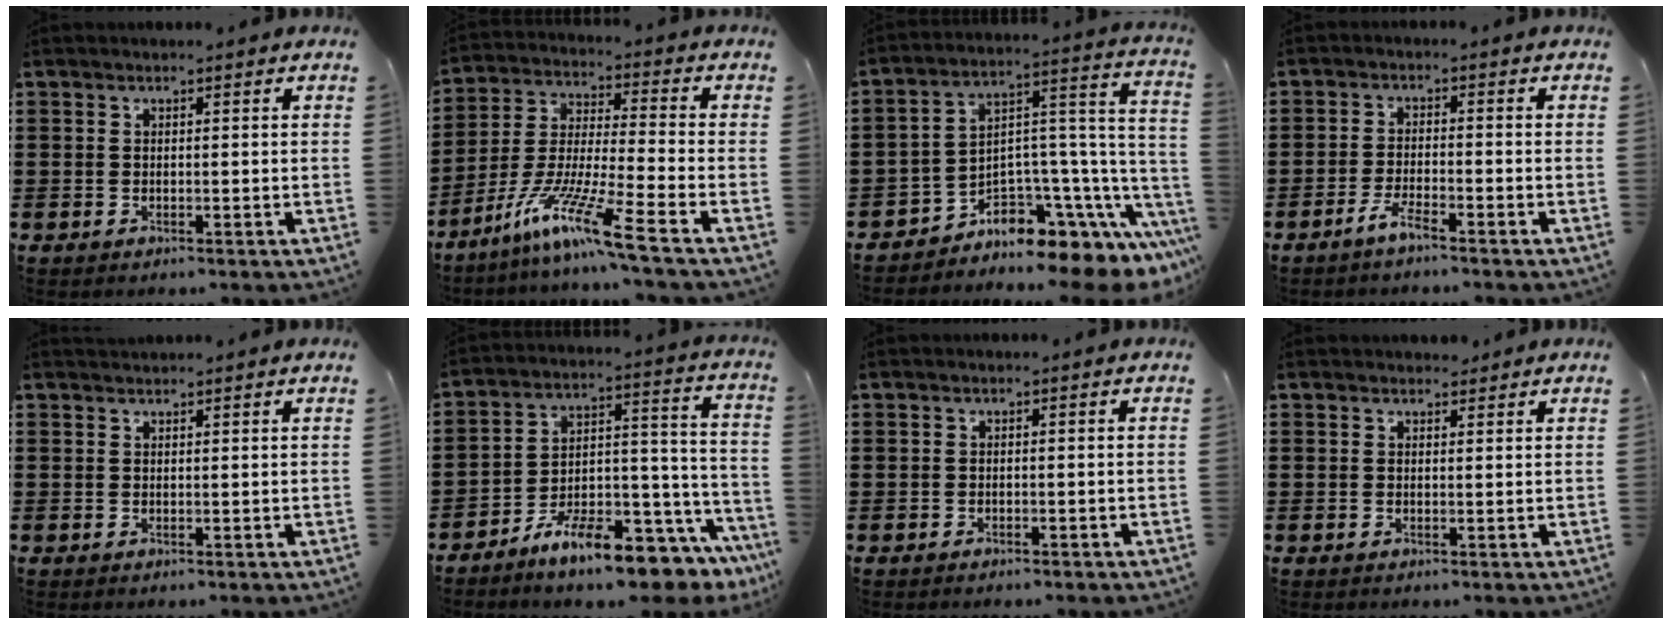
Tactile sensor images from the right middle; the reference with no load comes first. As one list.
[{"total": 10.9, "force": [-7.9, 0.2, 7.5], "torque": [-0.156, -0.008, -0.160]}, {"total": 5.0, "force": [-3.8, 2.6, 2.1], "torque": [-0.041, -0.029, -0.070]}, {"total": 3.1, "force": [-2.4, 0.3, 2.0], "torque": [-0.043, 0.003, -0.046]}, {"total": 0.8, "force": [0.8, 0.2, 0.0], "torque": [-0.001, 0.000, 0.015]}, {"total": 11.4, "force": [-10.1, 1.5, 5.1], "torque": [-0.067, 0.034, -0.189]}, {"total": 0.5, "force": [-0.5, 0.1, 0.1], "torque": [-0.004, -0.001, -0.010]}, {"total": 1.3, "force": [1.2, 0.5, 0.0], "torque": [0.007, 0.000, 0.020]}]